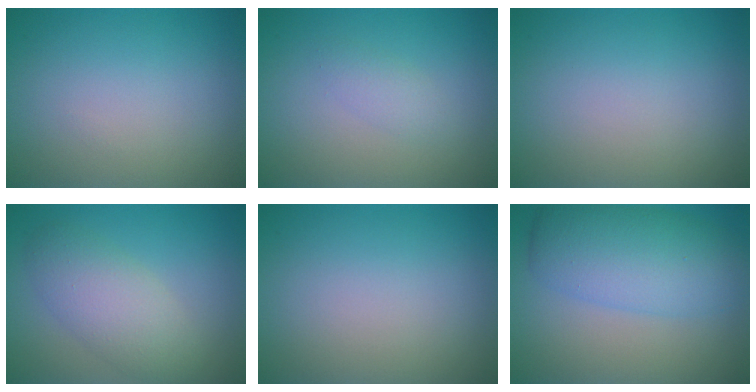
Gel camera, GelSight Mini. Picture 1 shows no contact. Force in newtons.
{"total": 1.4, "press": 1.3, "slide": 0.1}
{"total": 0.0}
{"total": 4.5, "press": 4.4, "slide": 0.4}
{"total": 0.0}
{"total": 6.6, "press": 6.6, "slide": 0.1}